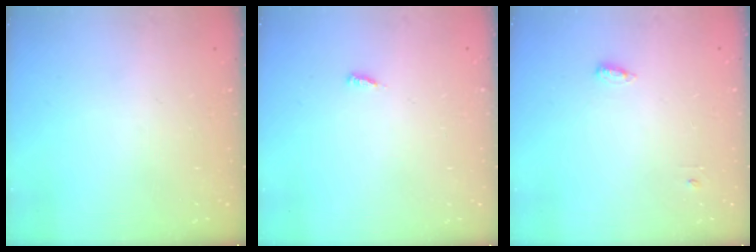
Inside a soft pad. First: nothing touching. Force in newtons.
{"total": 2.6, "press": 2.6, "slide": 0.3}
{"total": 3.7, "press": 3.6, "slide": 1.0}